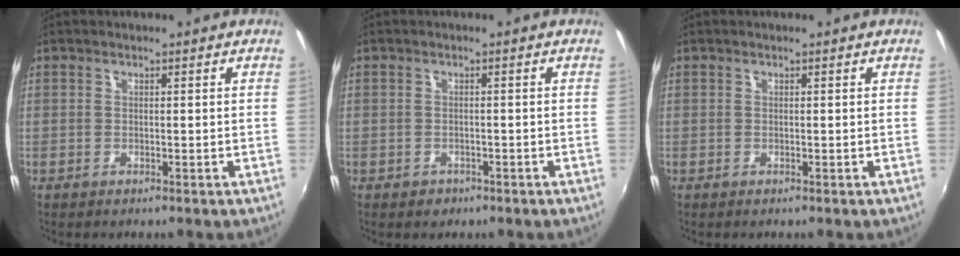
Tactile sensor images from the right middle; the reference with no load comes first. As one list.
[{"total": 1.9, "force": [-1.1, 1.5, 0.5], "torque": [-0.011, -0.003, -0.014]}, {"total": 0.0}]